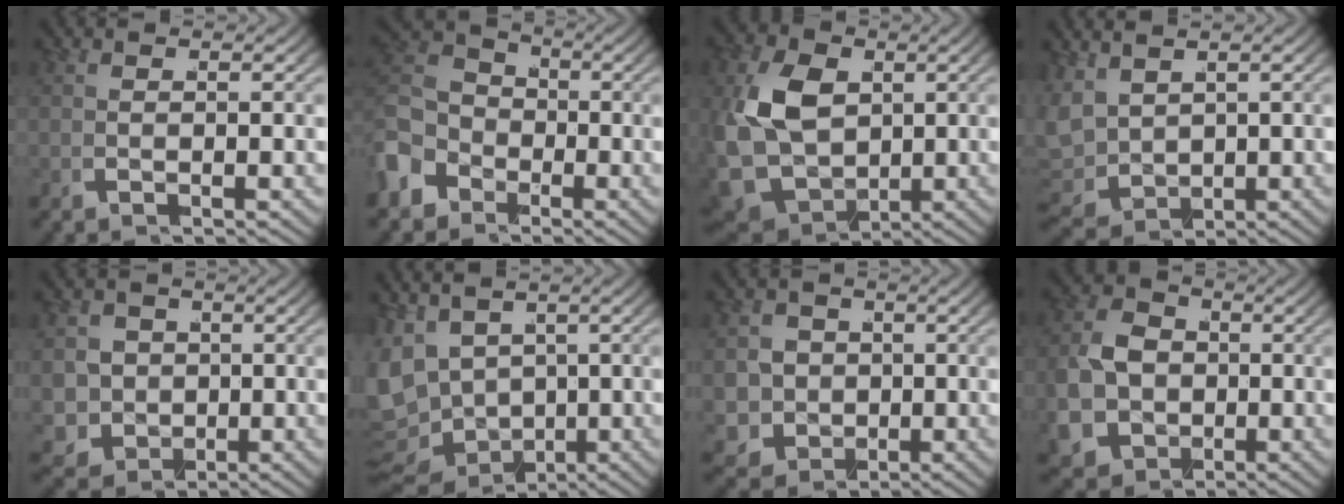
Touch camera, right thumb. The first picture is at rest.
{"total": 6.8, "force": [-0.7, 5.8, 3.5], "torque": [-0.078, -0.016, -0.016]}
{"total": 11.9, "force": [-0.3, 9.6, 7.1], "torque": [-0.217, -0.061, 0.013]}
{"total": 5.3, "force": [0.4, 4.2, 3.2], "torque": [-0.090, -0.030, 0.025]}
{"total": 8.9, "force": [-1.4, 7.9, 3.9], "torque": [-0.102, -0.057, -0.009]}
{"total": 10.0, "force": [-0.7, 8.4, 5.4], "torque": [-0.132, -0.032, -0.004]}
{"total": 9.9, "force": [-1.7, 8.8, 4.2], "torque": [-0.106, -0.056, -0.015]}
{"total": 12.4, "force": [-2.3, 10.8, 5.6], "torque": [-0.151, -0.052, -0.030]}